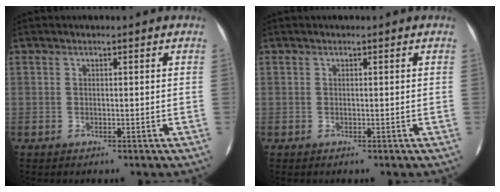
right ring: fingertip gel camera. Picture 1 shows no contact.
{"total": 0.0}